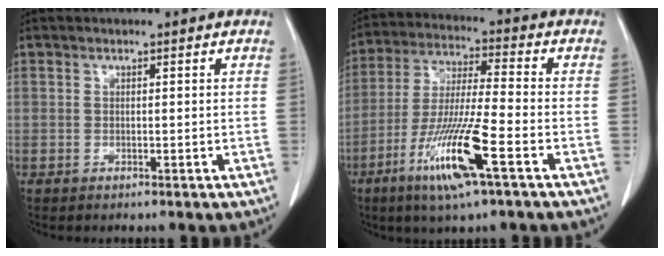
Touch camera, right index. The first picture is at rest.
{"total": 13.4, "force": [-6.3, 0.3, 11.9], "torque": [-0.240, -0.024, -0.117]}